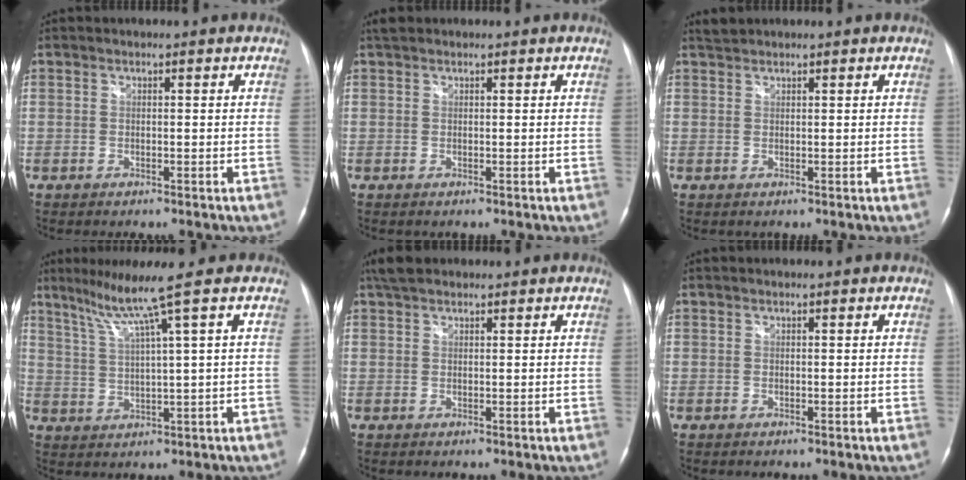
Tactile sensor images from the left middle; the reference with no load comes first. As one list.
[{"total": 1.3, "force": [1.1, 0.5, 0.4], "torque": [-0.014, 0.017, 0.023]}, {"total": 1.3, "force": [1.3, 0.1, 0.0], "torque": [-0.010, 0.009, 0.031]}, {"total": 7.7, "force": [4.3, -2.1, 6.1], "torque": [-0.117, 0.012, 0.081]}, {"total": 3.4, "force": [2.8, 1.3, 1.4], "torque": [-0.033, 0.019, 0.052]}, {"total": 0.0}]